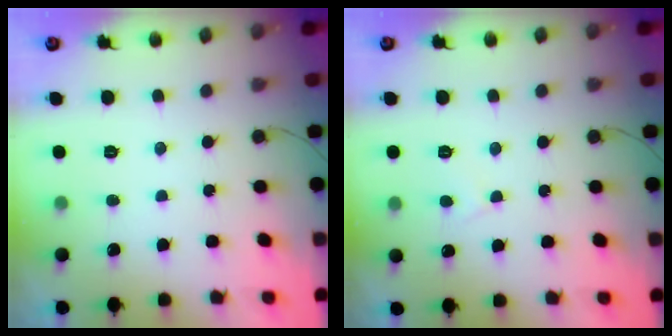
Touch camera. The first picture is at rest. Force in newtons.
{"total": 2.4, "press": 2.4, "slide": 0.2}